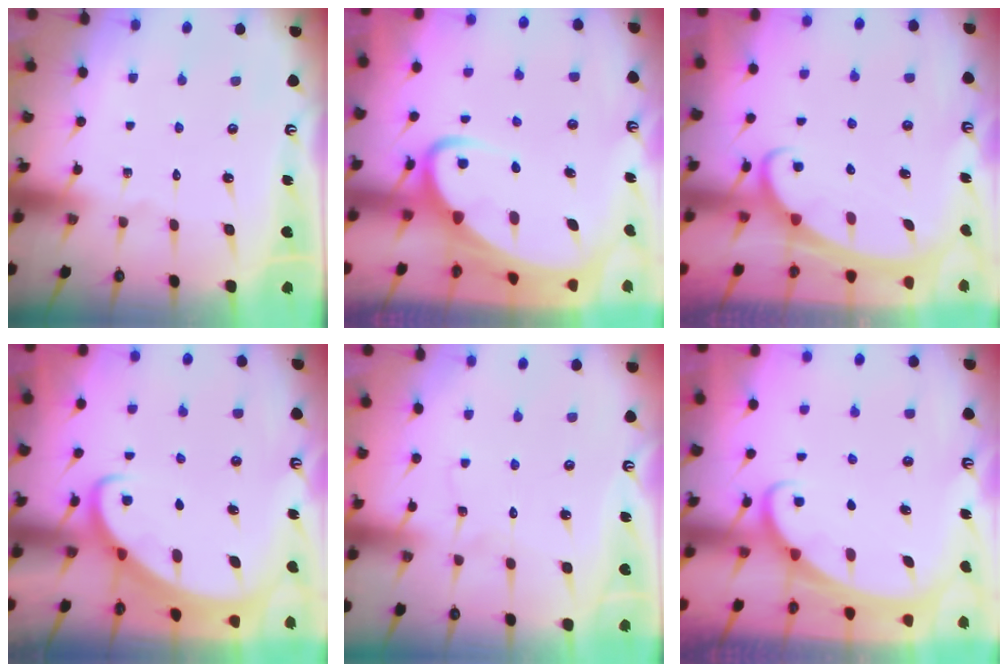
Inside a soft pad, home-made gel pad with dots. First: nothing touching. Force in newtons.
{"total": 5.3, "press": 5.2, "slide": 0.5}
{"total": 2.3, "press": 2.3, "slide": 0.3}
{"total": 3.3, "press": 3.2, "slide": 0.6}
{"total": 4.3, "press": 4.3, "slide": 0.3}
{"total": 1.8, "press": 1.8, "slide": 0.1}